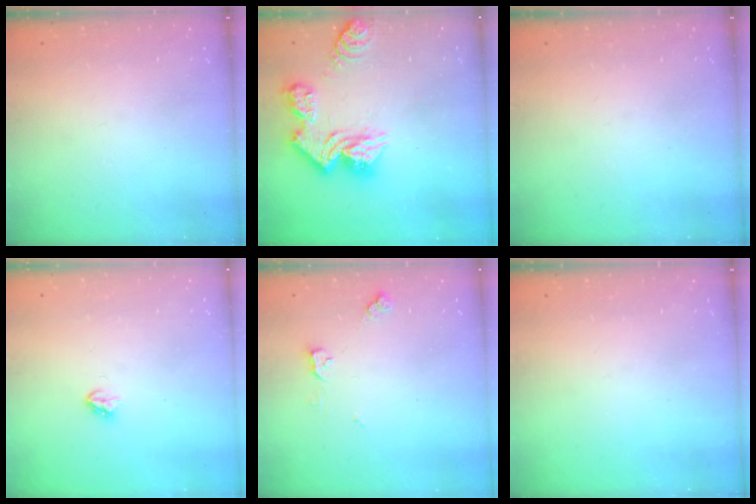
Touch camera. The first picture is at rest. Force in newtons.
{"total": 13.2, "press": 13.2, "slide": 1.2}
{"total": 0.0}
{"total": 3.4, "press": 3.4, "slide": 0.3}
{"total": 5.7, "press": 5.6, "slide": 0.9}
{"total": 0.0}